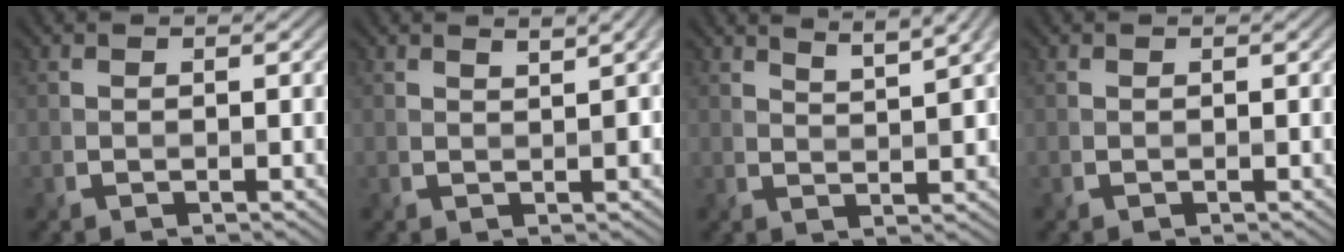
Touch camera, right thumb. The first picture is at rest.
{"total": 2.5, "force": [1.4, 0.5, 2.0], "torque": [-0.030, 0.005, 0.022]}
{"total": 5.3, "force": [3.8, 0.8, 3.5], "torque": [-0.063, 0.008, 0.067]}
{"total": 0.0}